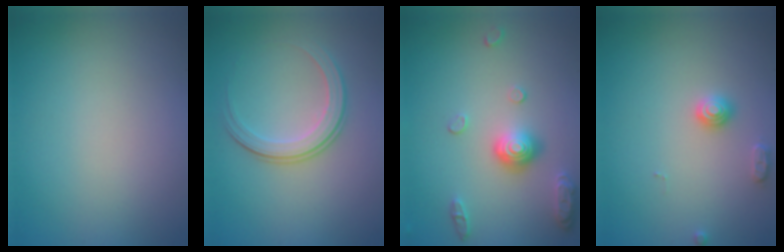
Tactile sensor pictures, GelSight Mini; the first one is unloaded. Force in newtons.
{"total": 3.0, "press": 2.6, "slide": 1.5}
{"total": 3.1, "press": 2.7, "slide": 1.6}
{"total": 1.7, "press": 1.7, "slide": 0.3}